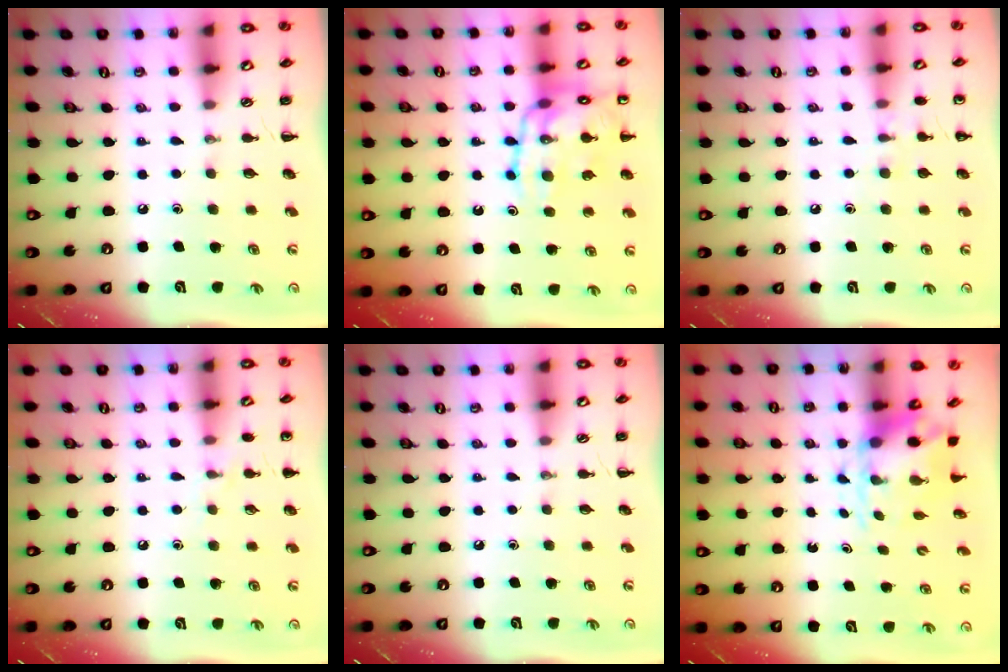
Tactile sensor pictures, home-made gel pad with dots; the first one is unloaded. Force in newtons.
{"total": 15.5, "press": 15.3, "slide": 2.0}
{"total": 5.3, "press": 5.0, "slide": 1.7}
{"total": 5.3, "press": 5.0, "slide": 1.6}
{"total": 0.0}
{"total": 5.6, "press": 5.5, "slide": 1.0}